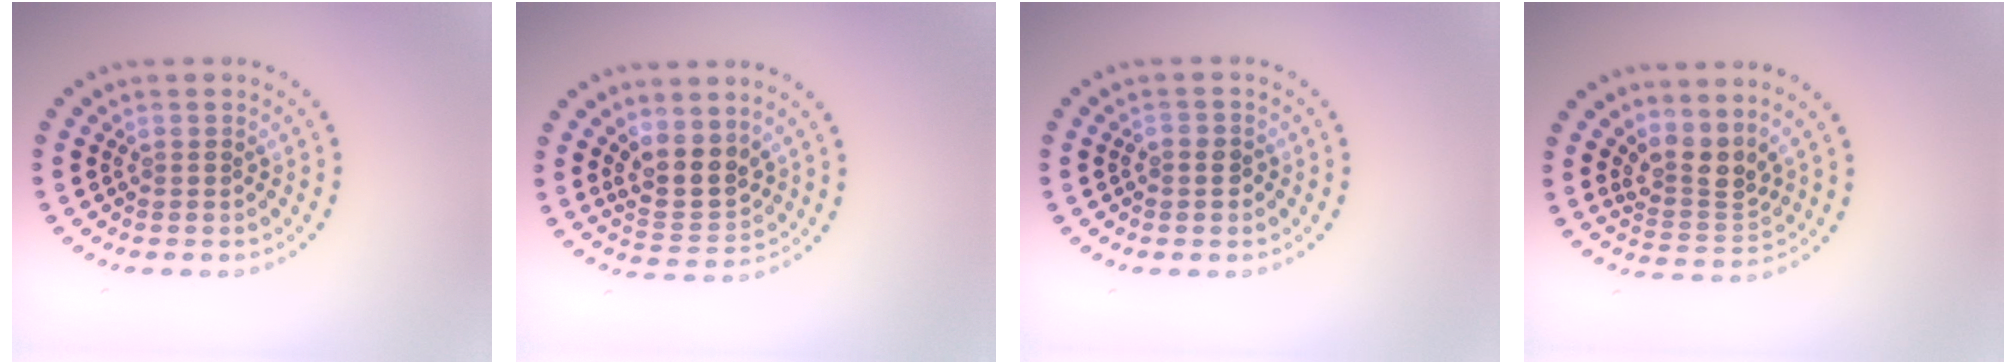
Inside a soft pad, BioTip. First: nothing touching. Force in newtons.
{"total": 3.4, "press": 3.1, "slide": 1.4}
{"total": 0.9, "press": 0.9, "slide": 0.3}
{"total": 3.2, "press": 2.3, "slide": 2.2}